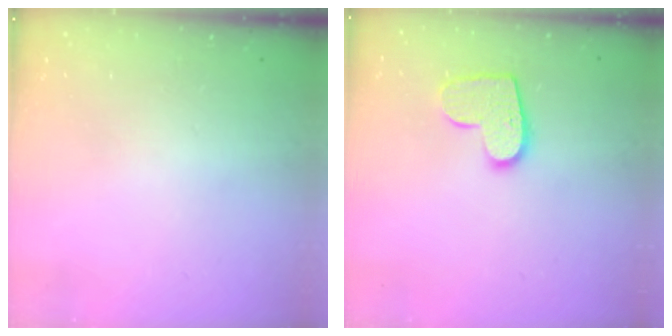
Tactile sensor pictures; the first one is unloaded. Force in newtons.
{"total": 11.6, "press": 11.5, "slide": 0.5}